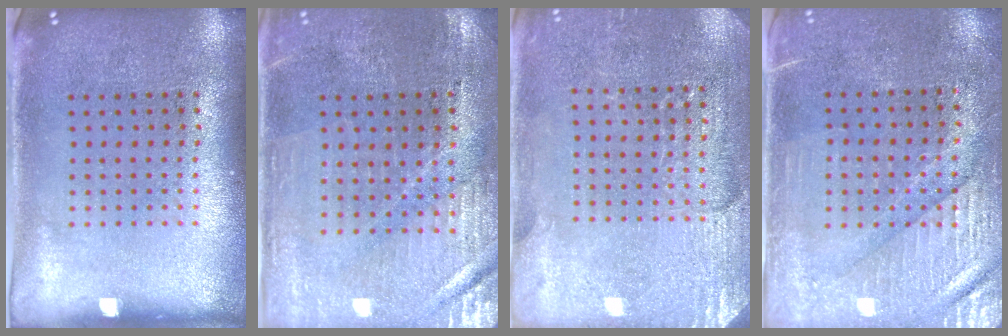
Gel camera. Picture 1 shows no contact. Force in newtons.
{"total": 0.9, "press": 0.8, "slide": 0.3}
{"total": 2.9, "press": 2.9, "slide": 0.5}
{"total": 3.4, "press": 3.0, "slide": 1.7}